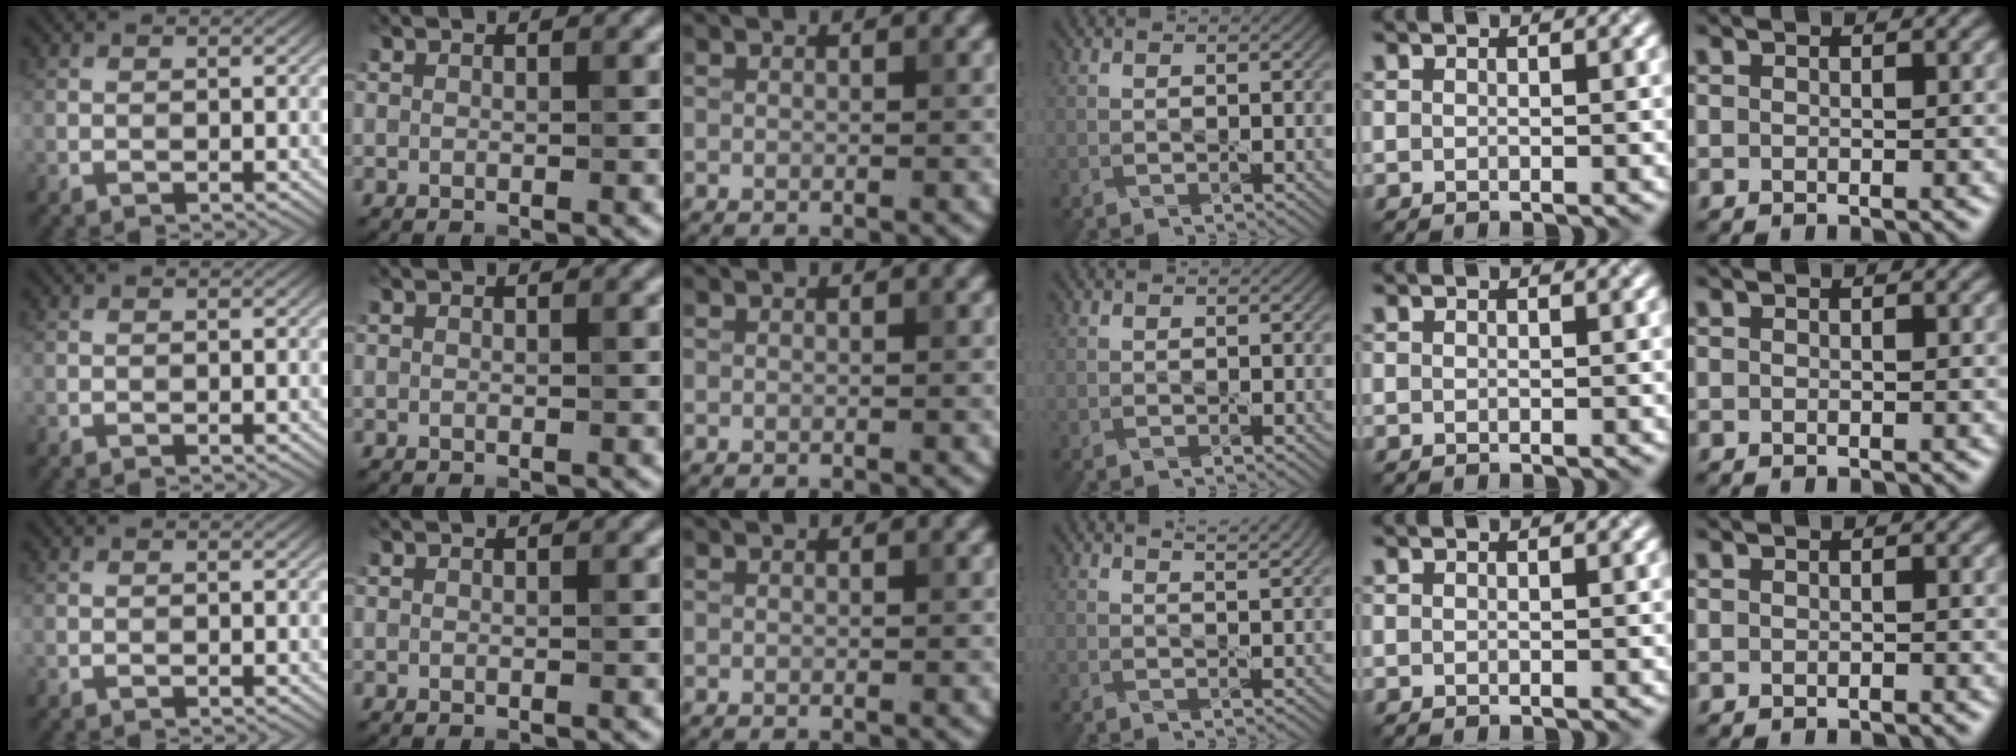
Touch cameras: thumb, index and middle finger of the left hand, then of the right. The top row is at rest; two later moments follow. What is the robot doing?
{"motion": "pour", "object": "sugar"}